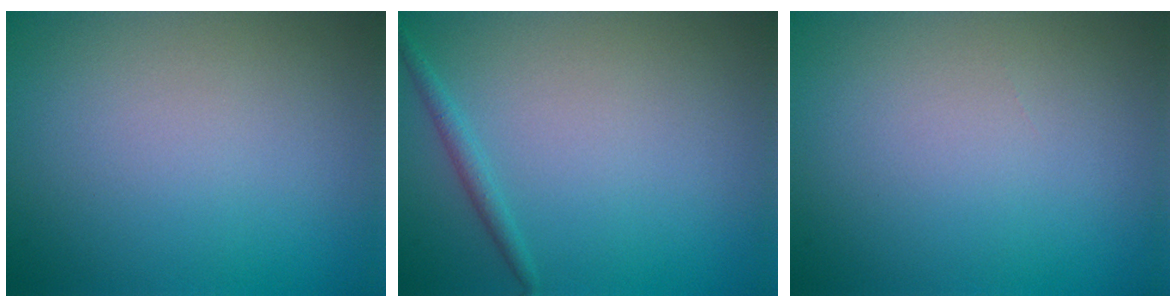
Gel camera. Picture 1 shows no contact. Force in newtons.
{"total": 1.2, "press": 1.2, "slide": 0.0}
{"total": 0.0}